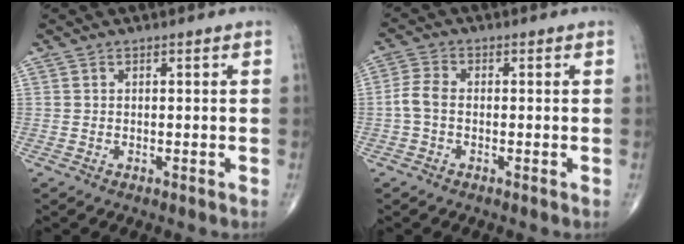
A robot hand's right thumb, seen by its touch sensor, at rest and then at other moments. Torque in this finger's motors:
{"motor_torque": [-0.11, 0.15, 0.18, -0.07, 0.06]}